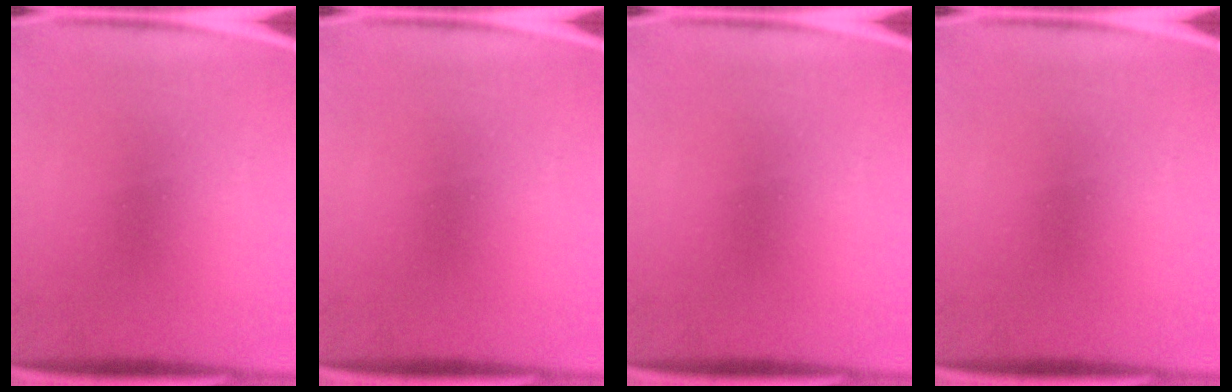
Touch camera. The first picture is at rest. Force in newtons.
{"total": 0.0}
{"total": 0.0}
{"total": 0.0}